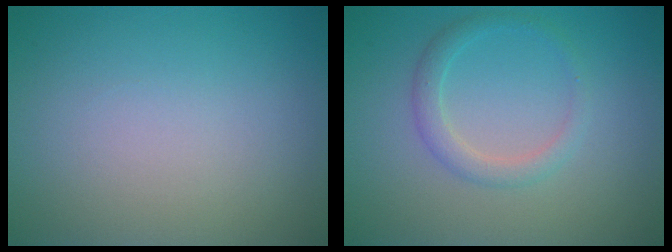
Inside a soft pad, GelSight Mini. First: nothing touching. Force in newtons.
{"total": 2.0, "press": 2.0, "slide": 0.0}